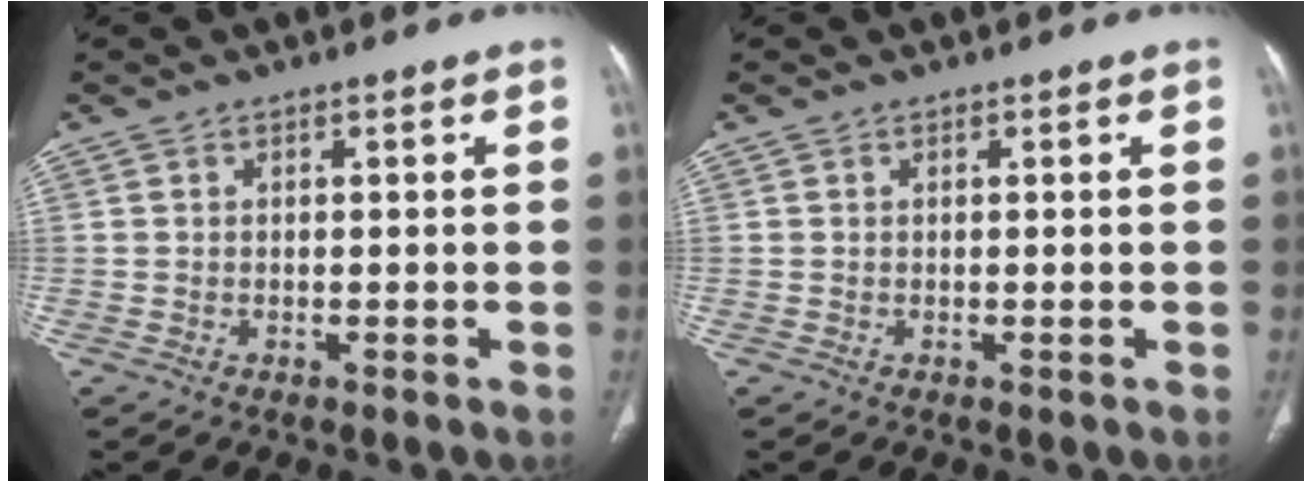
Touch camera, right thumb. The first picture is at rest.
{"total": 0.0}